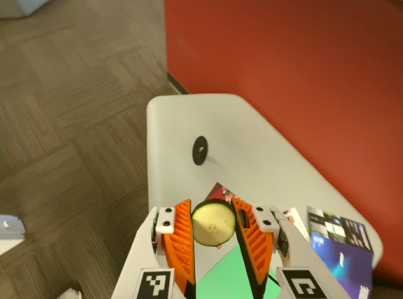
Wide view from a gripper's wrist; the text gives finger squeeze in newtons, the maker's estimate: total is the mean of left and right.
{"total": 11.7, "left": 13.6, "right": 9.9}